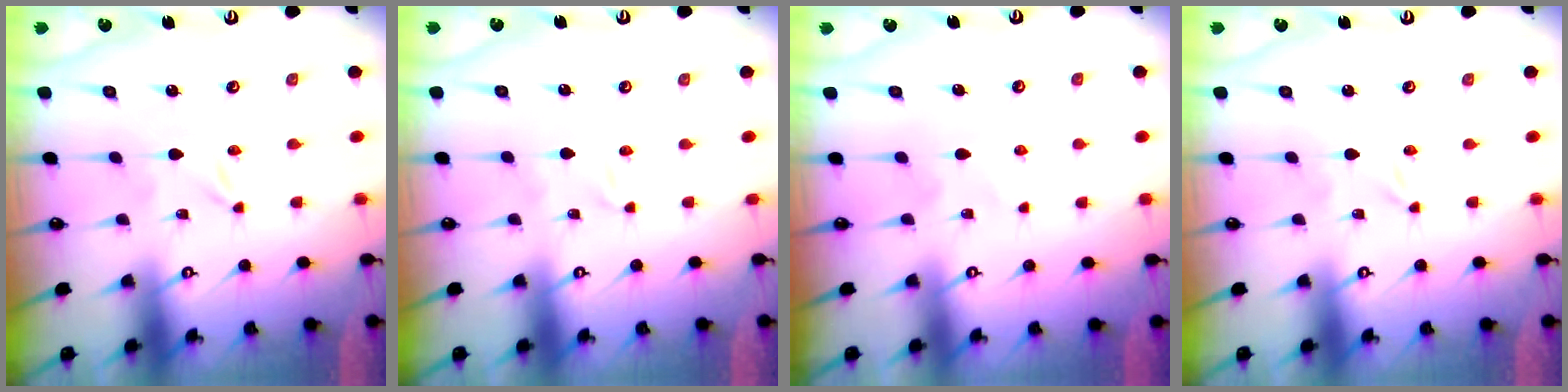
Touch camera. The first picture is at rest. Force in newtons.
{"total": 0.6, "press": 0.6, "slide": 0.0}
{"total": 6.6, "press": 6.6, "slide": 0.5}
{"total": 0.0}